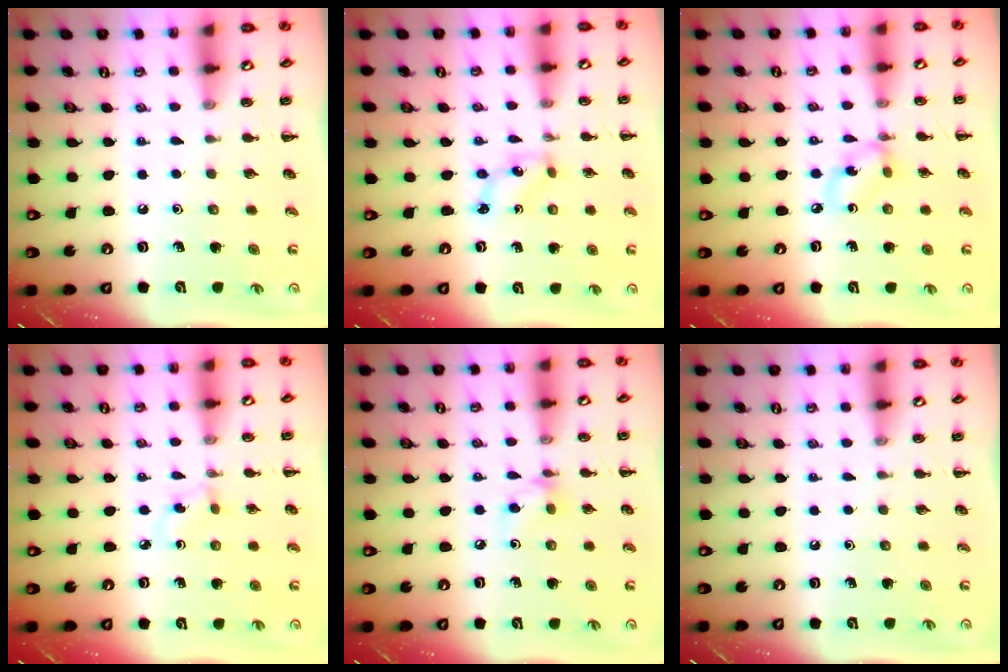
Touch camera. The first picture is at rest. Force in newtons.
{"total": 1.9, "press": 1.9, "slide": 0.3}
{"total": 5.0, "press": 4.9, "slide": 1.2}
{"total": 2.6, "press": 2.3, "slide": 1.1}
{"total": 6.0, "press": 6.0, "slide": 0.9}
{"total": 0.0}